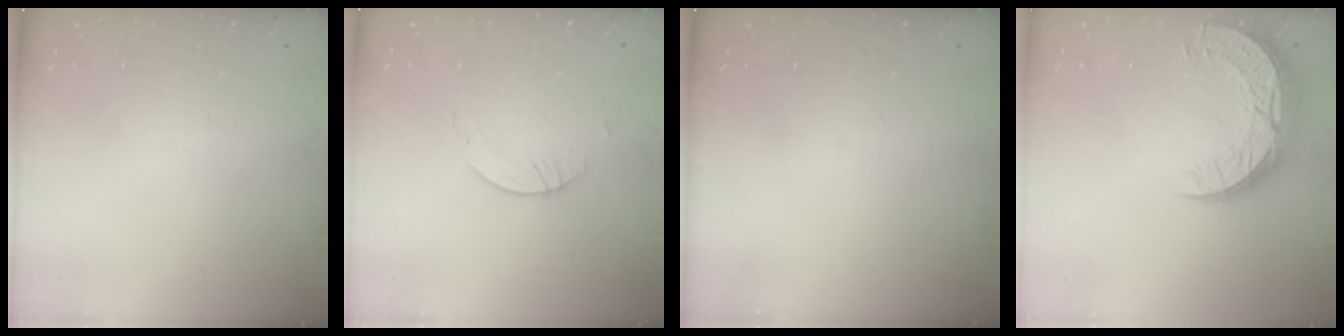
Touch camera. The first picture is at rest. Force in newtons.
{"total": 2.1, "press": 2.1, "slide": 0.1}
{"total": 0.0}
{"total": 13.7, "press": 13.7, "slide": 1.0}